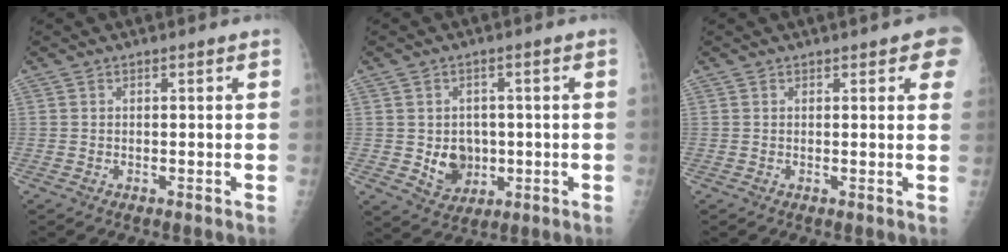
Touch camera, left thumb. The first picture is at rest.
{"total": 6.6, "force": [-0.7, 5.6, 3.4], "torque": [-0.019, 0.001, 0.005]}
{"total": 5.6, "force": [2.9, 1.6, 4.5], "torque": [-0.032, 0.001, 0.030]}